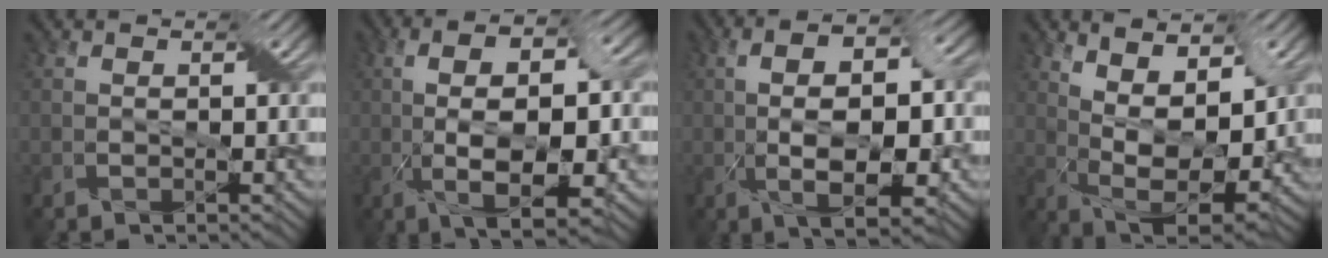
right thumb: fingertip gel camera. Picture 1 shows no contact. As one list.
[{"total": 11.3, "force": [-1.7, 4.2, 10.4], "torque": [-0.179, 0.005, -0.027]}, {"total": 10.5, "force": [-1.0, 4.4, 9.5], "torque": [-0.164, 0.005, -0.015]}, {"total": 11.6, "force": [4.8, 5.2, 9.2], "torque": [-0.172, 0.010, 0.083]}]